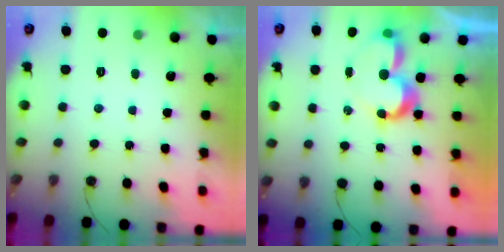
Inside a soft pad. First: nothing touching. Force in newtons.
{"total": 8.6, "press": 8.5, "slide": 0.8}